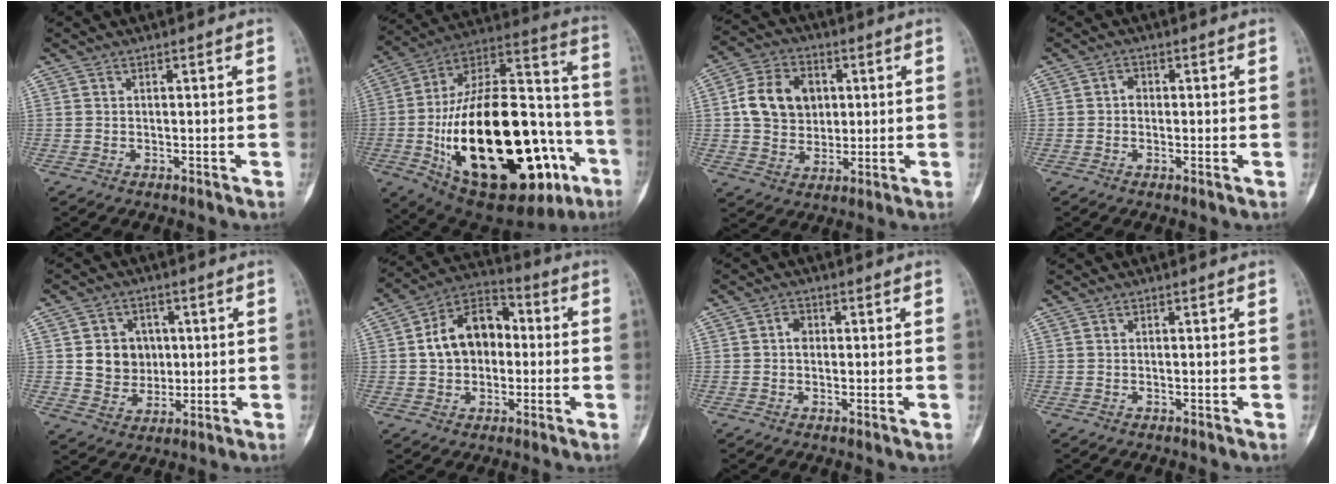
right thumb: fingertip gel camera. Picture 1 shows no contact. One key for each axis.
{"total": 41.7, "fx": -11.3, "fy": 19.1, "fz": 35.3, "tx": -0.570, "ty": 0.025, "tz": -0.158}
{"total": 12.1, "fx": 2.0, "fy": 9.5, "fz": 7.1, "tx": -0.094, "ty": 0.002, "tz": 0.034}
{"total": 2.0, "fx": 0.0, "fy": 1.4, "fz": 1.5, "tx": -0.010, "ty": 0.003, "tz": -0.008}
{"total": 10.1, "fx": 1.4, "fy": 9.1, "fz": 4.2, "tx": -0.017, "ty": 0.001, "tz": 0.032}
{"total": 13.1, "fx": 0.6, "fy": 9.5, "fz": 9.0, "tx": -0.119, "ty": 0.032, "tz": 0.001}
{"total": 2.4, "fx": 0.2, "fy": 1.7, "fz": 1.6, "tx": -0.013, "ty": 0.002, "tz": -0.001}
{"total": 0.0}